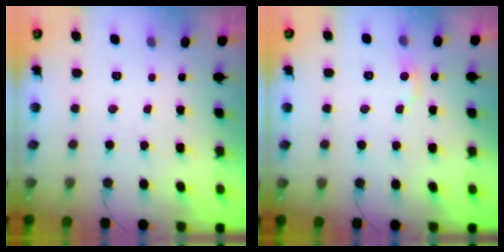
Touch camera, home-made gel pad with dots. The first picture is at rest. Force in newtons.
{"total": 4.0, "press": 3.9, "slide": 0.4}